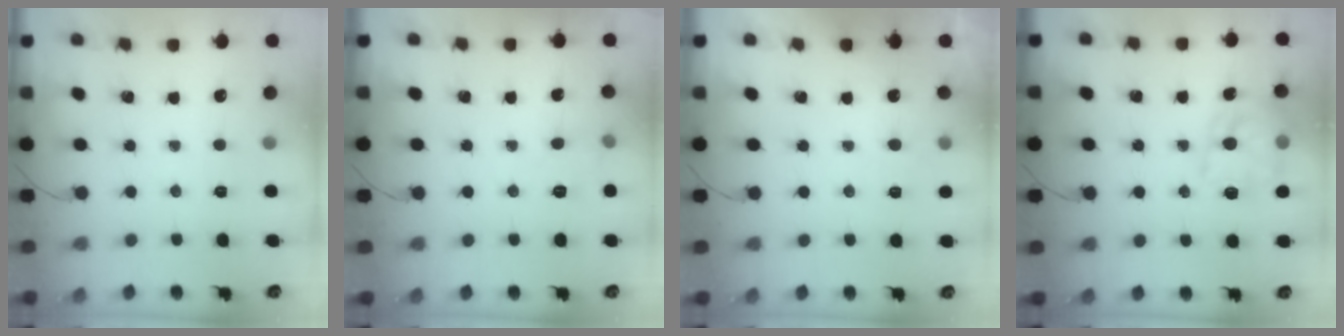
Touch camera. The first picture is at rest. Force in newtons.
{"total": 7.1, "press": 6.9, "slide": 1.7}
{"total": 2.6, "press": 2.2, "slide": 1.4}
{"total": 14.6, "press": 14.6, "slide": 0.5}